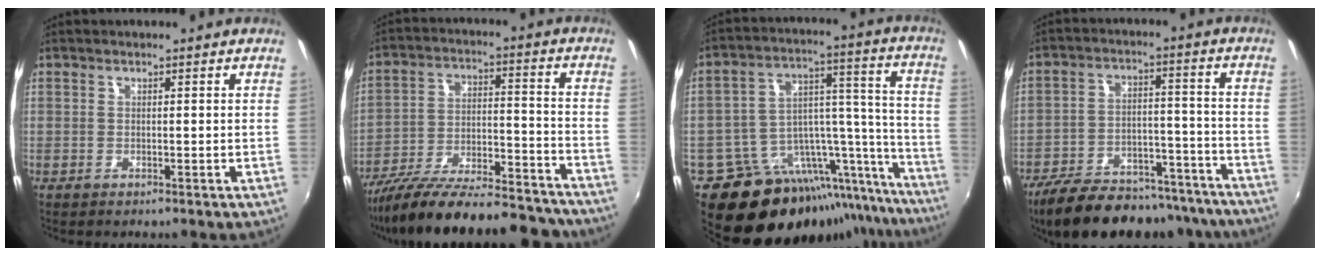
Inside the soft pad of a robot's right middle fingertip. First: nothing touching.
{"total": 27.5, "force": [-23.5, 7.0, 12.4], "torque": [-0.219, -0.016, -0.332]}
{"total": 26.0, "force": [-20.2, 11.7, 11.5], "torque": [-0.150, 0.052, -0.282]}
{"total": 25.5, "force": [-21.6, 9.0, 10.4], "torque": [-0.199, 0.009, -0.281]}